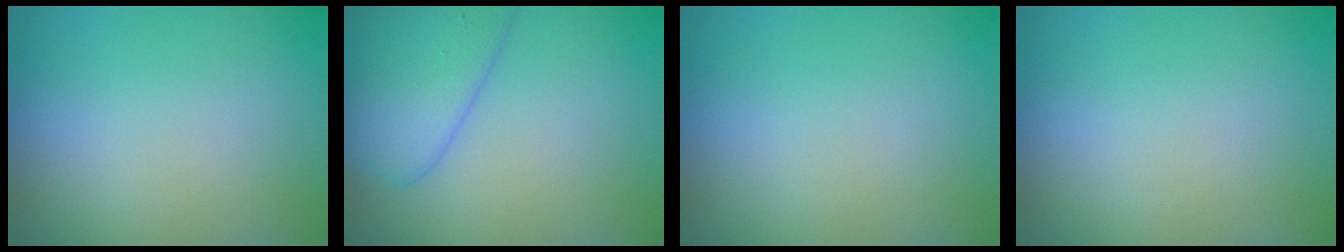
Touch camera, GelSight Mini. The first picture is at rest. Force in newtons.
{"total": 4.8, "press": 4.8, "slide": 0.2}
{"total": 0.0}
{"total": 0.0}